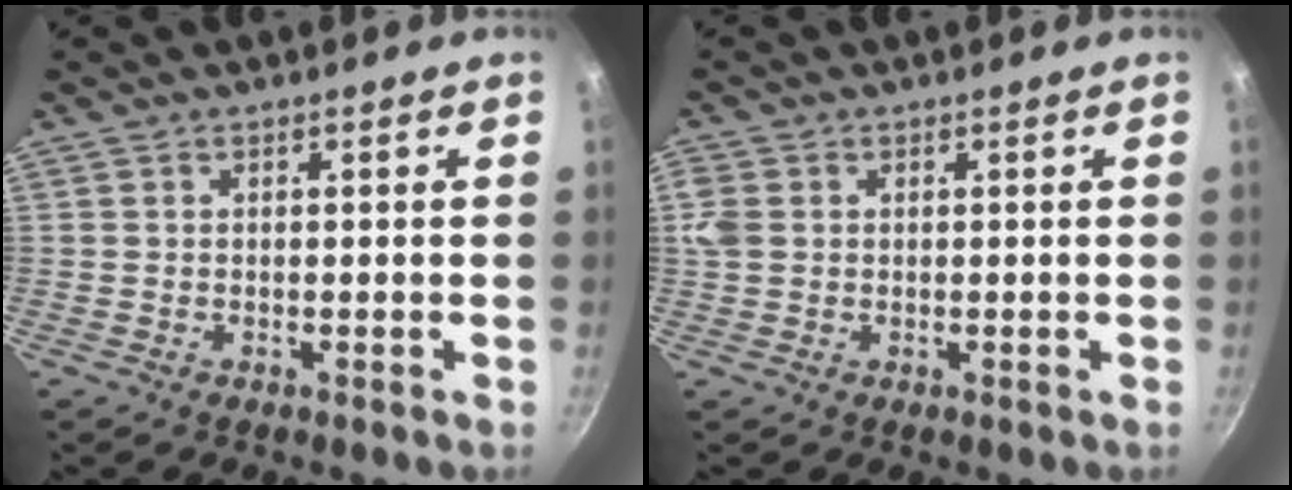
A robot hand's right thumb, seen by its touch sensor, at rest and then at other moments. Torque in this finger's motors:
{"motor_torque": [0.41, 0.34, 0.56, 0.33, 0.02]}